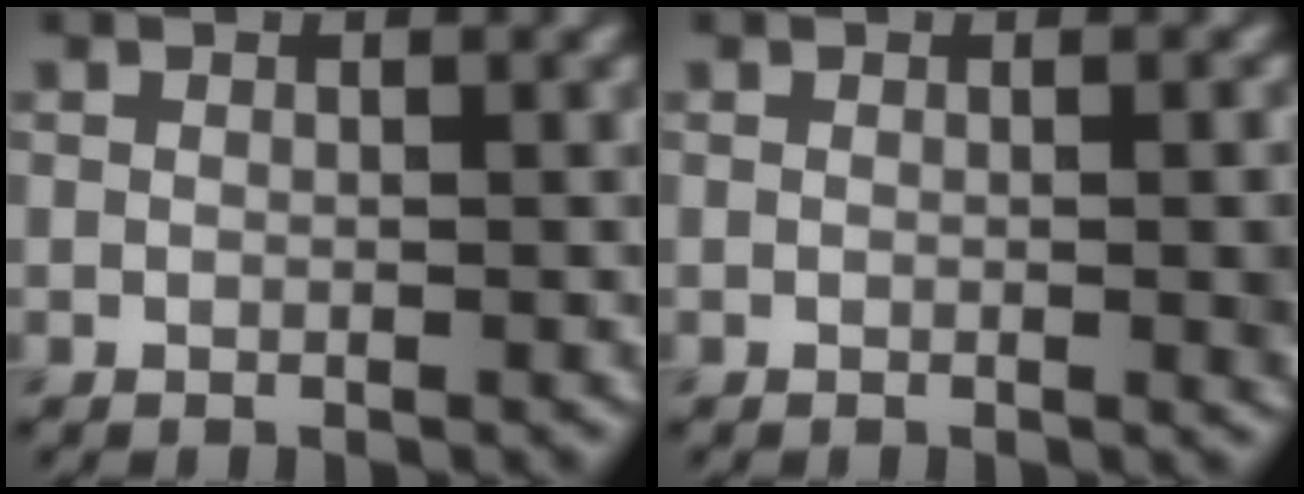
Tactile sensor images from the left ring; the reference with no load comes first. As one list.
[{"total": 2.0, "force": [-0.1, 0.4, 1.9], "torque": [-0.021, -0.002, -0.002]}]